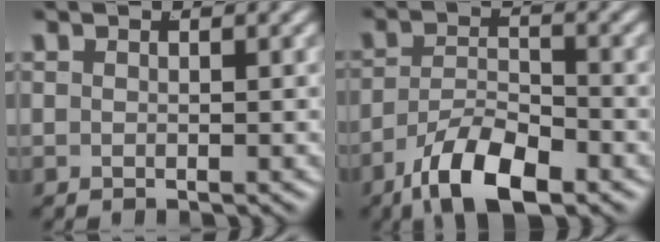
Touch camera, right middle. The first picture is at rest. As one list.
[{"total": 6.5, "force": [-4.1, 2.5, 4.5], "torque": [-0.062, -0.015, -0.063]}]